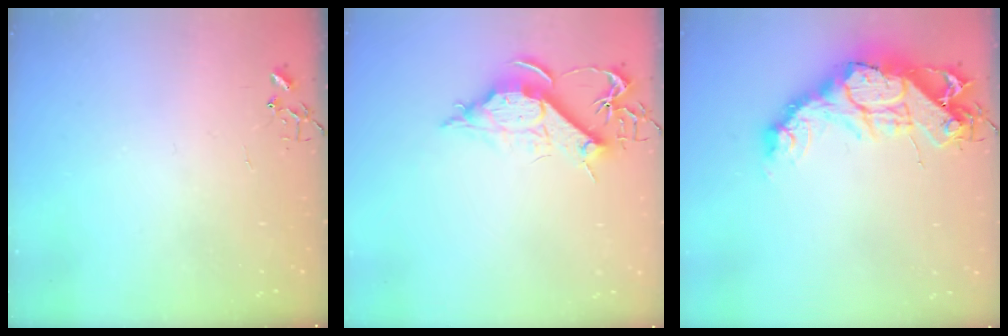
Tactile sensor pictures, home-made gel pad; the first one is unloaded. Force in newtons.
{"total": 11.1, "press": 11.1, "slide": 1.2}
{"total": 17.6, "press": 17.5, "slide": 2.1}